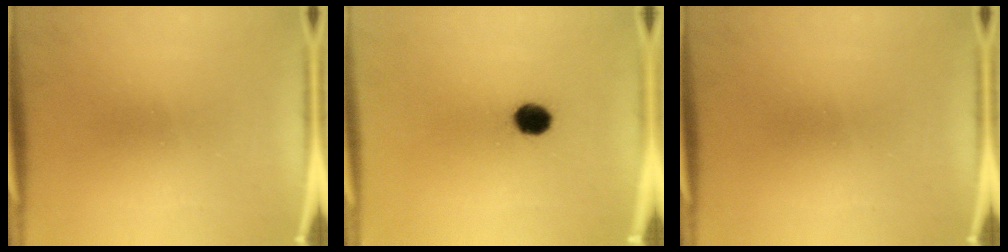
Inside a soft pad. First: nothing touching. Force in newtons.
{"total": 5.4}
{"total": 0.0}